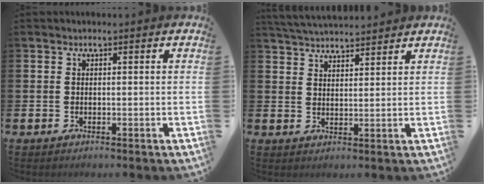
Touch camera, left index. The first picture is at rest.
{"total": 4.1, "force": [4.1, 0.3, 0.2], "torque": [-0.006, -0.021, 0.074]}